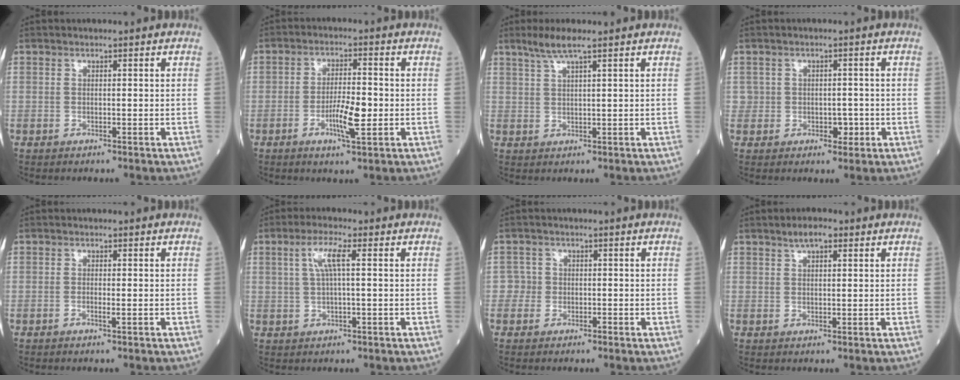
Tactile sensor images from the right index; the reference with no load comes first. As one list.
[{"total": 5.7, "force": [-1.4, 1.0, 5.4], "torque": [-0.102, -0.002, -0.022]}, {"total": 3.7, "force": [2.7, -0.2, 2.5], "torque": [-0.060, 0.004, 0.059]}, {"total": 2.6, "force": [-0.4, 2.2, 1.2], "torque": [-0.009, 0.006, 0.001]}, {"total": 0.6, "force": [-0.2, -0.1, 0.6], "torque": [-0.012, 0.001, -0.003]}, {"total": 4.2, "force": [1.2, 0.4, 4.0], "torque": [-0.084, 0.013, 0.027]}, {"total": 1.7, "force": [-0.6, 1.6, -0.3], "torque": [0.013, 0.011, -0.018]}, {"total": 2.8, "force": [1.8, 1.0, 1.9], "torque": [-0.035, 0.009, 0.032]}]